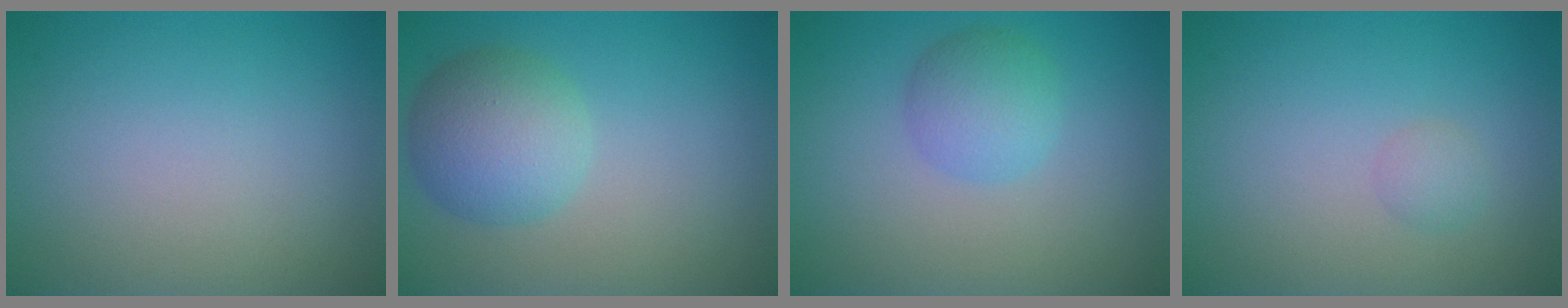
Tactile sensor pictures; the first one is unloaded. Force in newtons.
{"total": 5.1, "press": 5.1, "slide": 0.1}
{"total": 2.6, "press": 2.6, "slide": 0.2}
{"total": 1.0, "press": 1.0, "slide": 0.0}